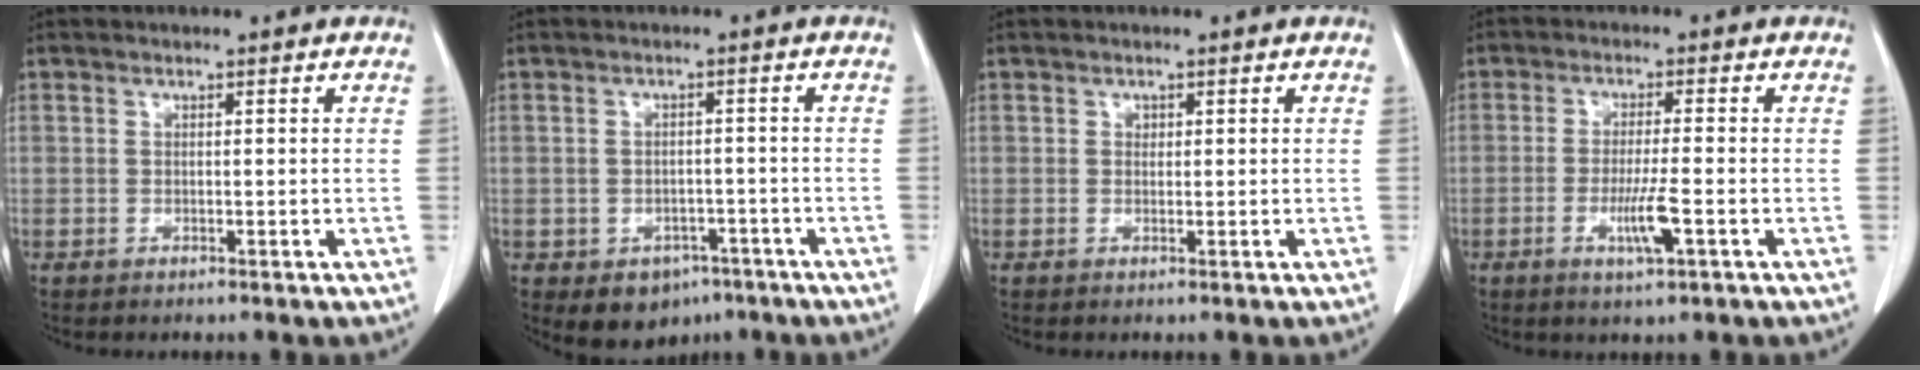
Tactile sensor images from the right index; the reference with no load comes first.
{"total": 6.0, "force": [-3.5, 4.3, 2.2], "torque": [-0.024, 0.006, -0.040]}
{"total": 0.7, "force": [0.2, 0.6, 0.2], "torque": [0.000, 0.001, 0.004]}
{"total": 5.1, "force": [-1.9, 0.1, 4.8], "torque": [-0.091, -0.010, -0.033]}